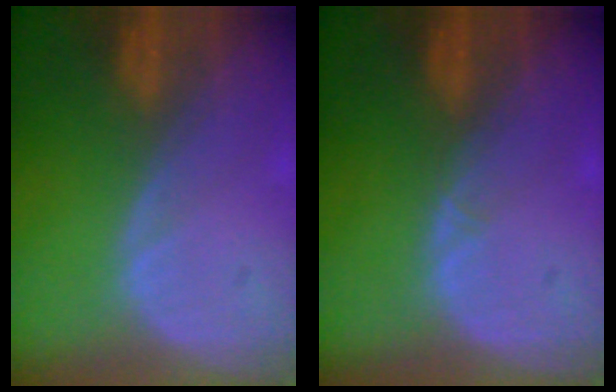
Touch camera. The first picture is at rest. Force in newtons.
{"total": 0.6, "press": 0.5, "slide": 0.4}